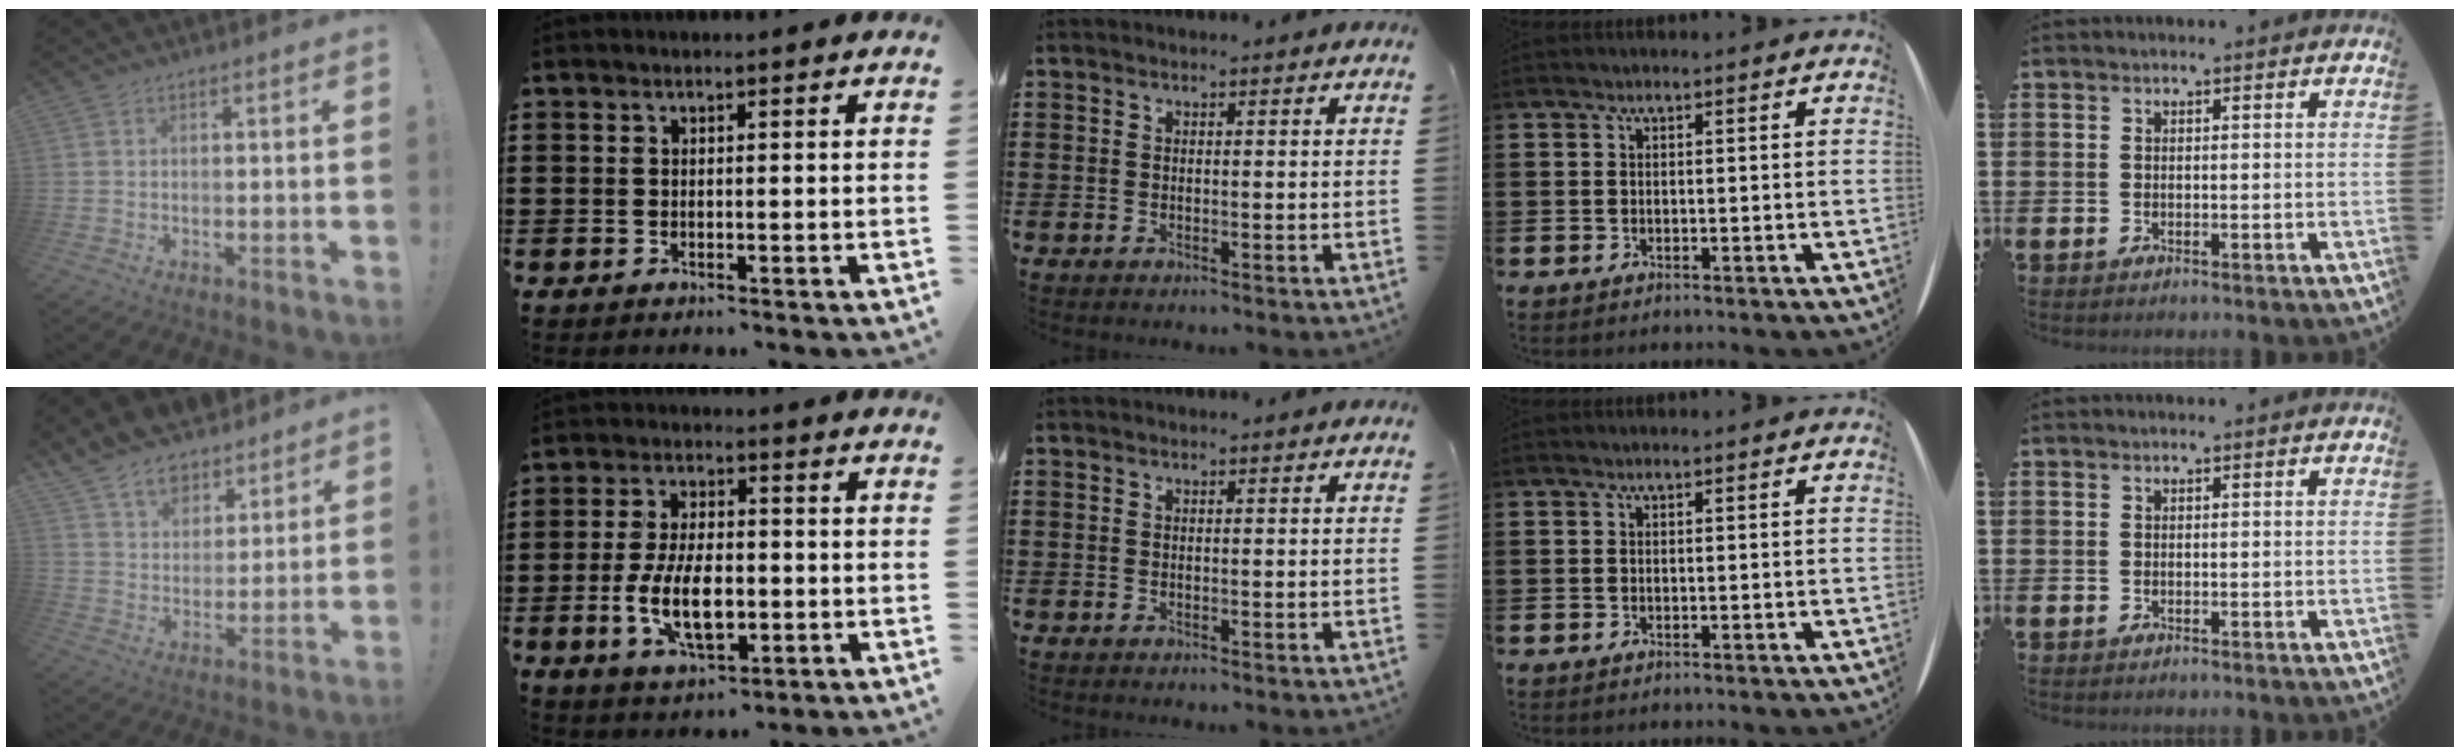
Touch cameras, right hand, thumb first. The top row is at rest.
{"thumb": {"total": 10.6, "force": [8.7, 5.7, 2.1], "torque": [-0.053, -0.070, 0.171]}, "index": {"total": 9.6, "force": [-2.0, 4.7, 8.1], "torque": [-0.169, -0.008, -0.040]}}